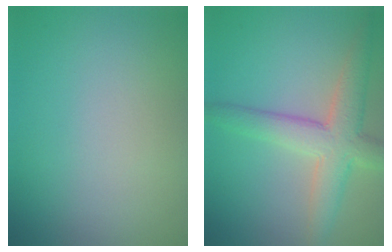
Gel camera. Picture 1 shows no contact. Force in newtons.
{"total": 5.6, "press": 5.6, "slide": 0.6}